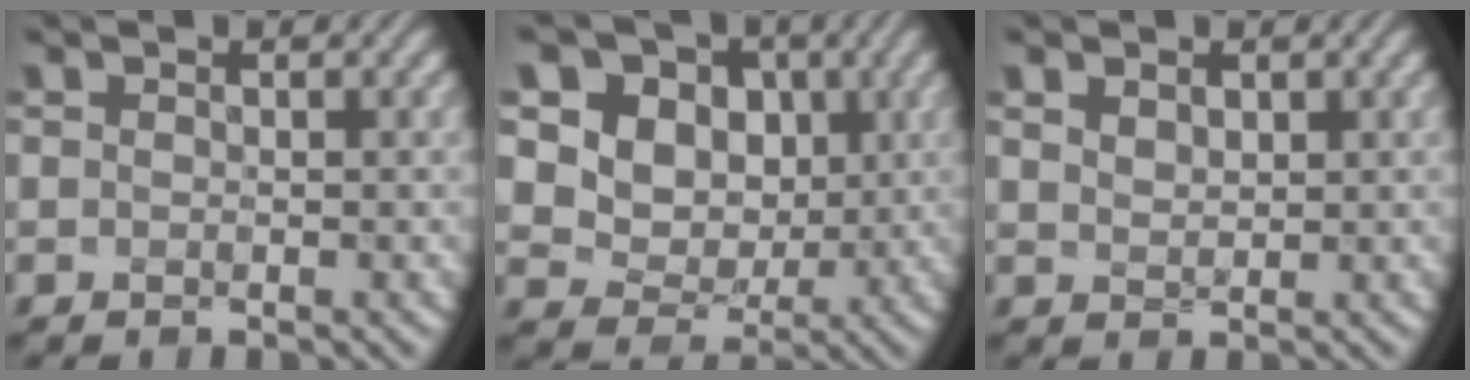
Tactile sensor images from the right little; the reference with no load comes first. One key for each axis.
{"total": 11.9, "fx": 4.7, "fy": 9.4, "fz": 5.6, "tx": -0.123, "ty": 0.015, "tz": 0.096}
{"total": 2.2, "fx": 1.3, "fy": 1.3, "fz": 1.1, "tx": -0.032, "ty": 0.010, "tz": 0.022}